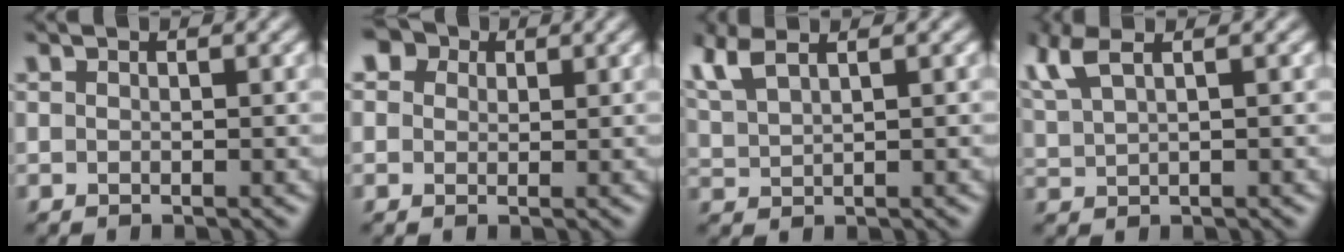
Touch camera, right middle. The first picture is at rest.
{"total": 5.4, "force": [3.3, 3.7, 2.3], "torque": [-0.053, 0.010, 0.037]}
{"total": 3.9, "force": [2.5, 1.4, 2.6], "torque": [-0.069, 0.013, 0.053]}
{"total": 4.7, "force": [2.8, 1.9, 3.3], "torque": [-0.082, 0.021, 0.045]}